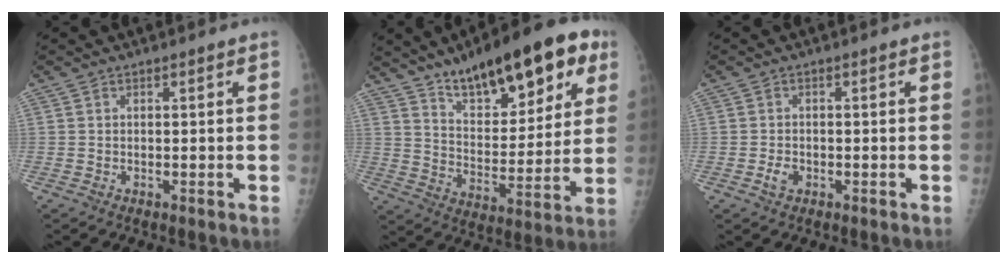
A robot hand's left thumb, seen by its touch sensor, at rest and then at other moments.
{"total": 22.9, "force": [13.5, 9.2, 15.9], "torque": [-0.188, -0.043, 0.212]}
{"total": 2.1, "force": [-0.8, 1.5, 1.2], "torque": [-0.018, 0.002, -0.014]}